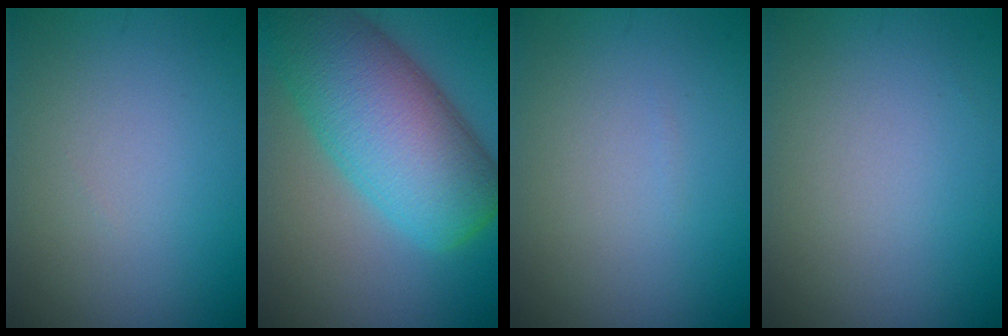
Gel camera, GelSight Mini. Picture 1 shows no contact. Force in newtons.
{"total": 11.2, "press": 11.2, "slide": 0.6}
{"total": 0.0}
{"total": 0.0}